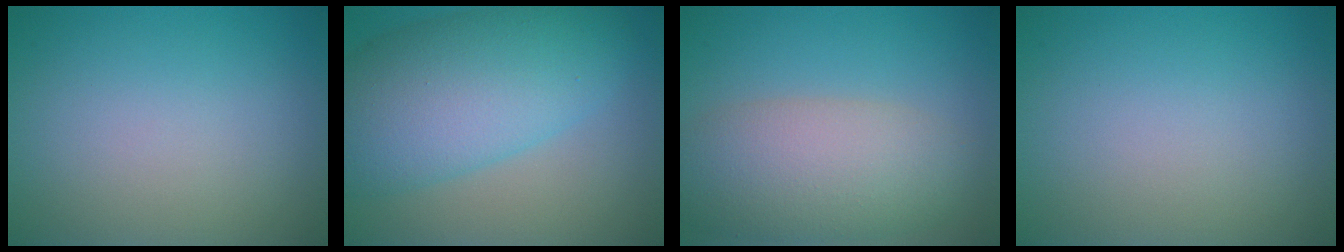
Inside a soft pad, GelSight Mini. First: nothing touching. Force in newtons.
{"total": 9.9, "press": 9.9, "slide": 0.2}
{"total": 7.0, "press": 7.0, "slide": 0.5}
{"total": 0.0}